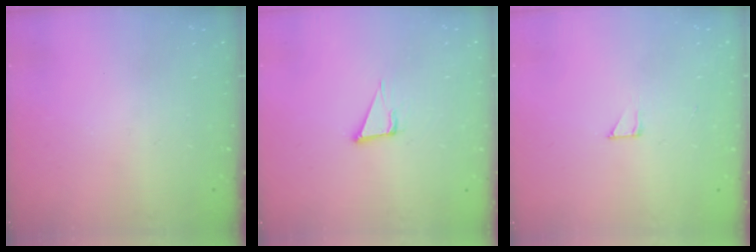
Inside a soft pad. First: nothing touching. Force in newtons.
{"total": 5.4, "press": 4.4, "slide": 3.1}
{"total": 2.6, "press": 2.6, "slide": 0.1}